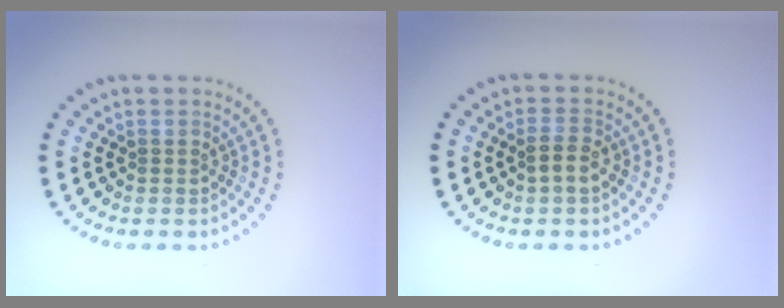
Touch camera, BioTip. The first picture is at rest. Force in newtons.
{"total": 1.9, "press": 1.8, "slide": 0.6}